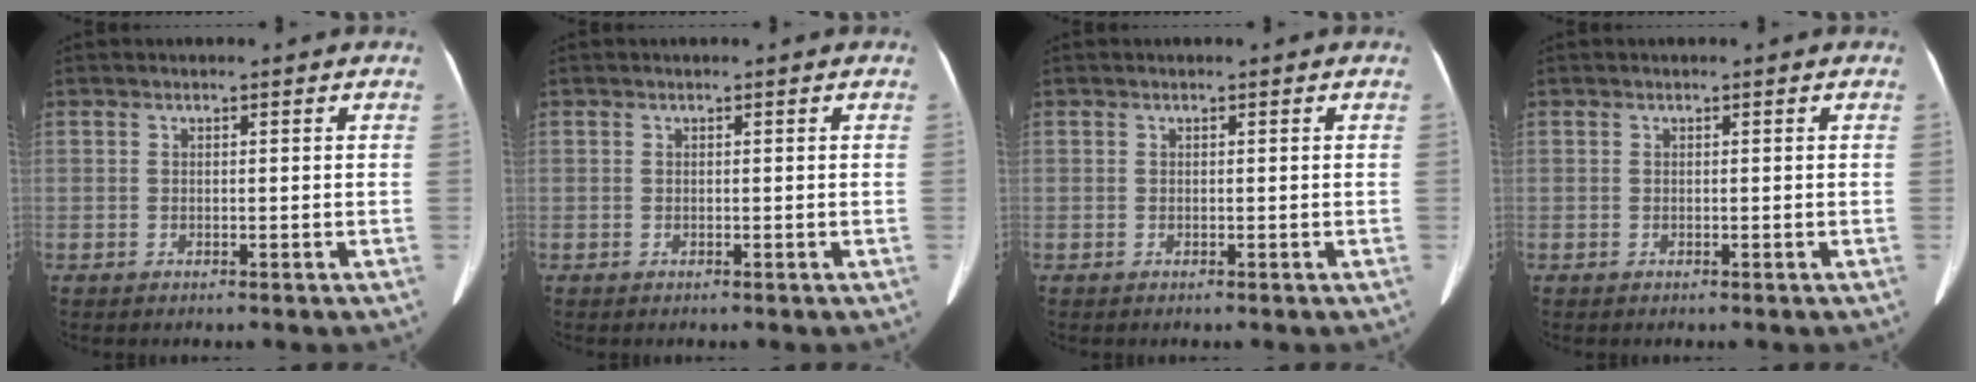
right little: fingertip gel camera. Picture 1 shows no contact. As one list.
[{"total": 0.0}, {"total": 0.0}, {"total": 0.0}]